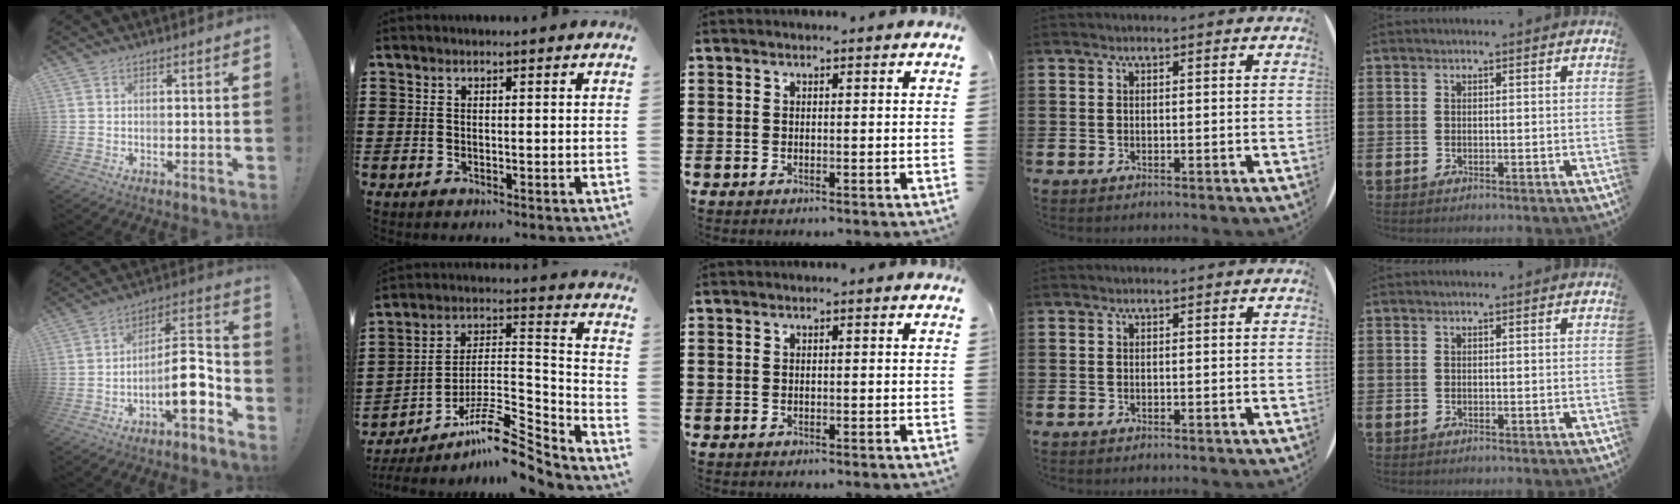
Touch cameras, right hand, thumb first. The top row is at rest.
{"thumb": {"total": 12.8, "force": [-5.1, 4.0, 11.0], "torque": [-0.176, 0.029, -0.084]}, "index": {"total": 10.4, "force": [-7.9, 2.7, 6.3], "torque": [-0.112, 0.015, -0.154]}}